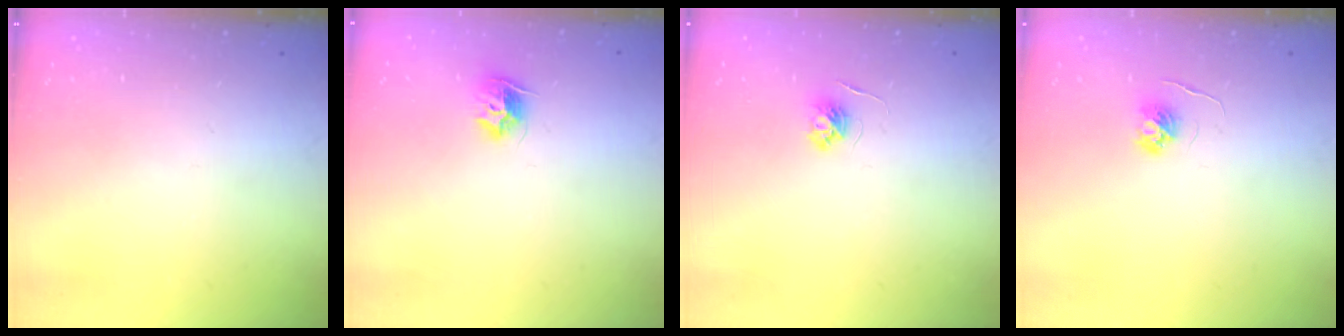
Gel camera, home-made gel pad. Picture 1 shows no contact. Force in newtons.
{"total": 8.6, "press": 8.6, "slide": 0.3}
{"total": 4.4, "press": 4.4, "slide": 0.5}
{"total": 4.4, "press": 4.4, "slide": 0.3}